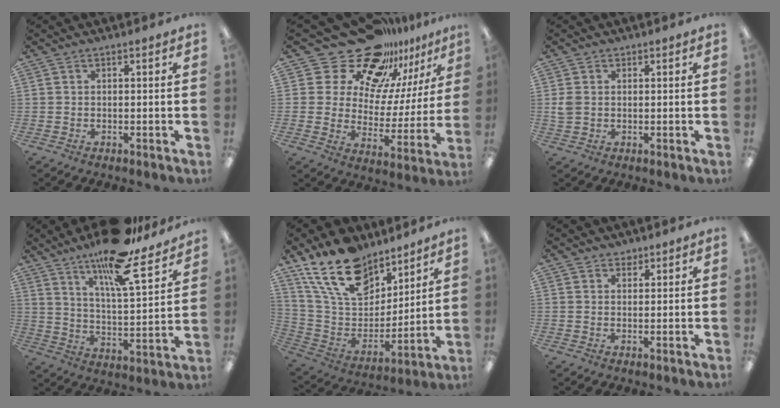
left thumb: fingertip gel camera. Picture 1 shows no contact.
{"total": 20.0, "force": [15.9, 10.4, 6.4], "torque": [-0.121, -0.122, 0.287]}
{"total": 3.0, "force": [0.5, 2.5, 1.6], "torque": [-0.030, 0.006, 0.011]}
{"total": 18.8, "force": [14.5, 4.4, 11.1], "torque": [-0.180, -0.091, 0.240]}
{"total": 20.1, "force": [14.2, 10.9, 9.2], "torque": [-0.183, -0.075, 0.263]}
{"total": 1.8, "force": [1.5, 1.1, 0.1], "torque": [0.005, -0.004, 0.027]}